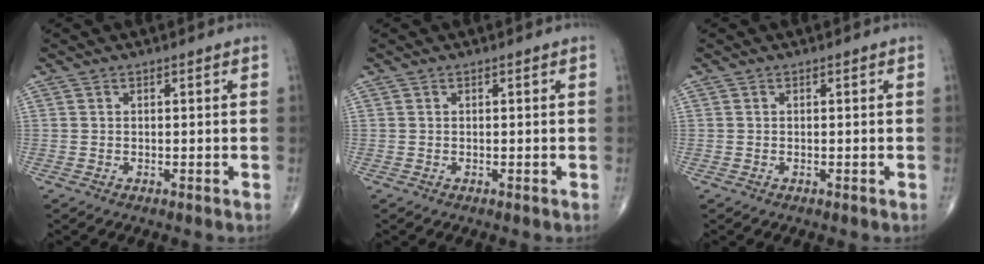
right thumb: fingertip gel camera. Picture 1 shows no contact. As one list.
[{"total": 0.0}, {"total": 0.0}]